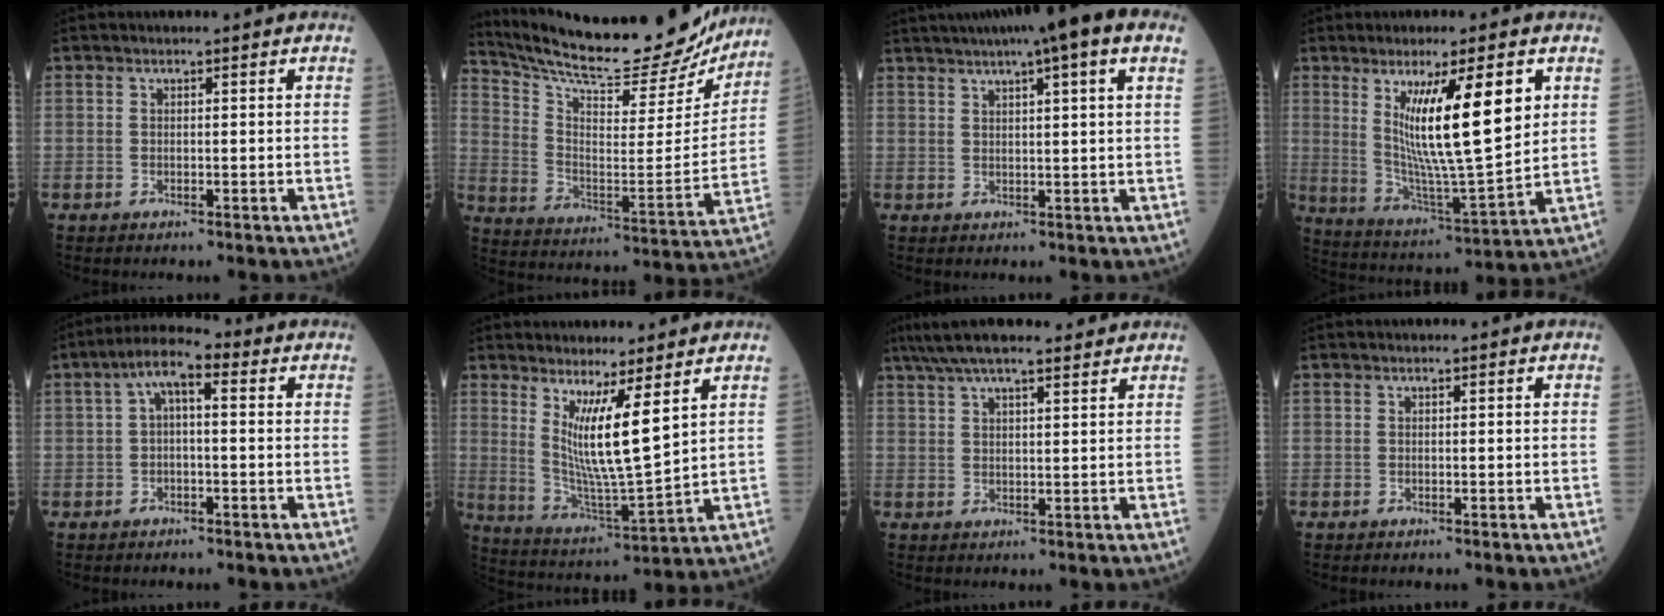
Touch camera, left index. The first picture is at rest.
{"total": 23.8, "force": [22.2, 4.2, 7.7], "torque": [-0.137, -0.051, 0.316]}
{"total": 12.2, "force": [7.8, 0.9, 9.2], "torque": [-0.150, 0.035, 0.103]}
{"total": 14.9, "force": [4.6, 1.2, 14.1], "torque": [-0.251, -0.026, 0.086]}
{"total": 6.2, "force": [1.0, 2.0, 5.7], "torque": [-0.101, 0.030, 0.009]}
{"total": 9.5, "force": [3.9, 0.0, 8.6], "torque": [-0.170, -0.034, 0.077]}
{"total": 12.6, "force": [10.7, 2.0, 6.4], "torque": [-0.118, 0.036, 0.165]}
{"total": 0.0}